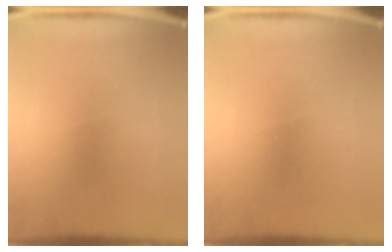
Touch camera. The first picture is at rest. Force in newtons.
{"total": 0.0}